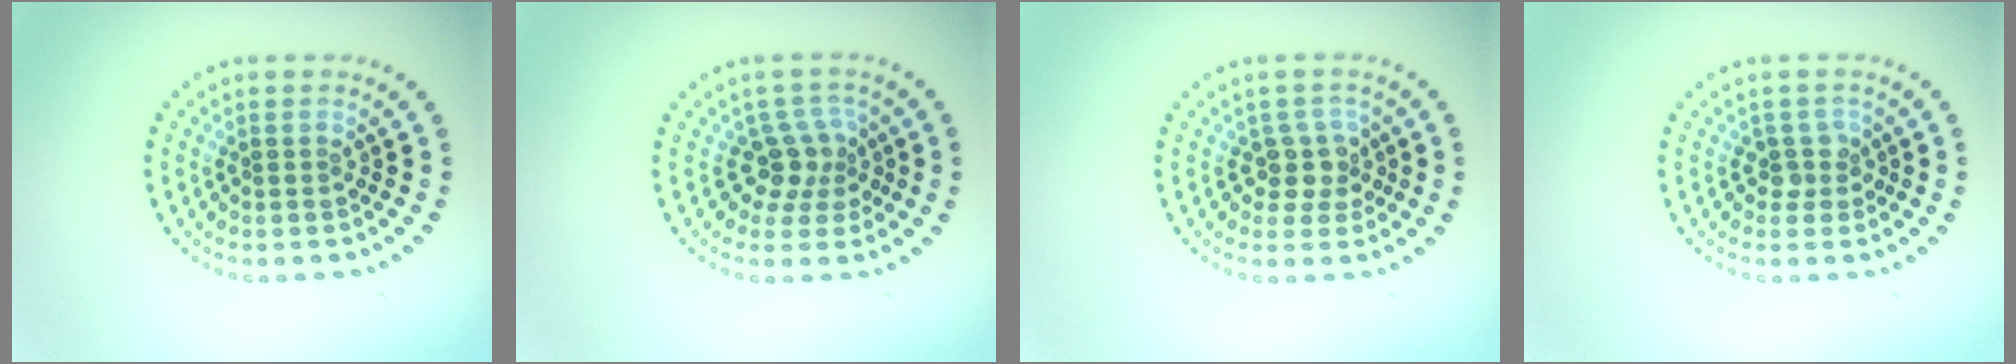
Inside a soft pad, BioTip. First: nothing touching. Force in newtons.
{"total": 2.8, "press": 2.1, "slide": 1.9}
{"total": 2.6, "press": 2.2, "slide": 1.5}
{"total": 1.8, "press": 1.3, "slide": 1.2}